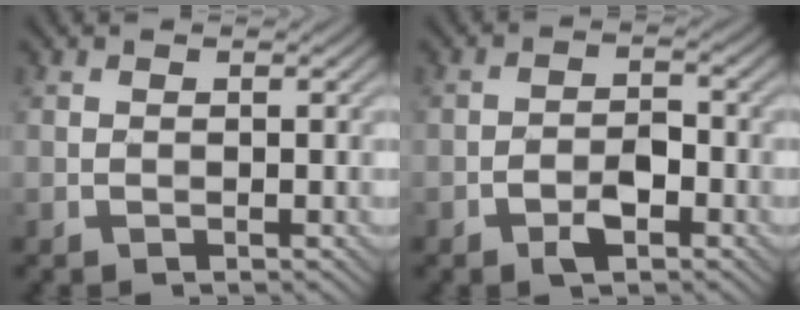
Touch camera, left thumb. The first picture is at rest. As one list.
[{"total": 3.7, "force": [-2.0, 1.7, 2.6], "torque": [-0.041, 0.005, -0.040]}]